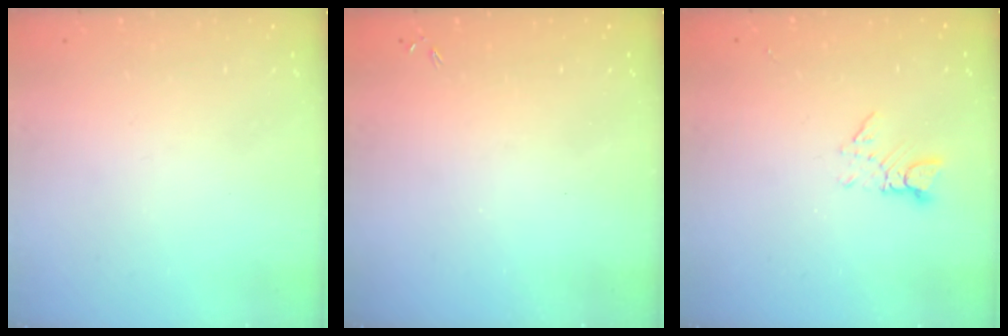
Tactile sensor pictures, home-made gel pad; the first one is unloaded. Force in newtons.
{"total": 0.0}
{"total": 3.0, "press": 3.0, "slide": 0.3}